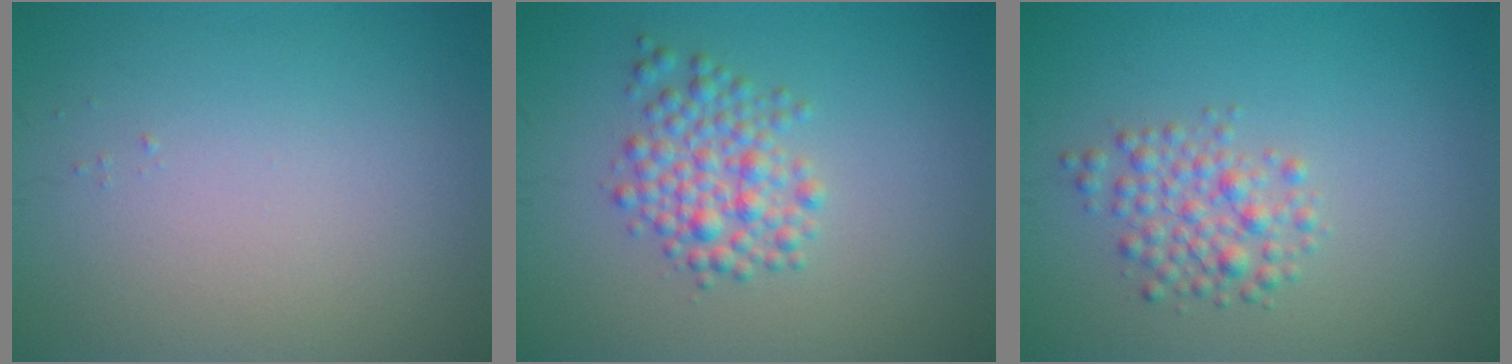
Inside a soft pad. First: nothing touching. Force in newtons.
{"total": 3.4, "press": 3.4, "slide": 0.1}
{"total": 2.7, "press": 2.7, "slide": 0.1}